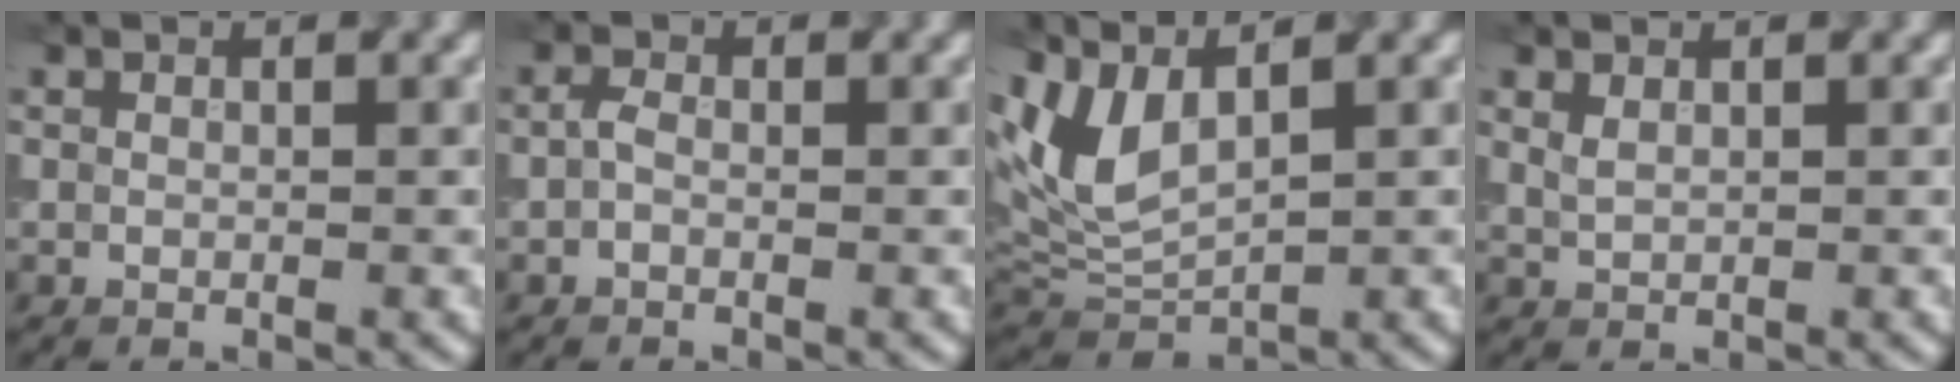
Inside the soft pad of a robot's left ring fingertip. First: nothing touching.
{"total": 1.0, "force": [-0.3, 0.6, 0.8], "torque": [-0.018, 0.001, -0.010]}
{"total": 5.1, "force": [1.9, 2.4, 4.1], "torque": [-0.106, -0.003, 0.045]}
{"total": 0.9, "force": [0.7, 0.4, 0.5], "torque": [-0.016, 0.000, 0.017]}